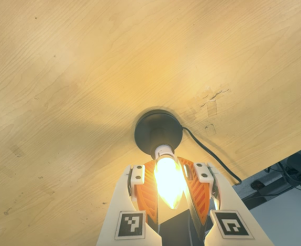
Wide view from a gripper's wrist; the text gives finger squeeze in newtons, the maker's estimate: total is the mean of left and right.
{"total": 18.3, "left": 18.7, "right": 17.8}